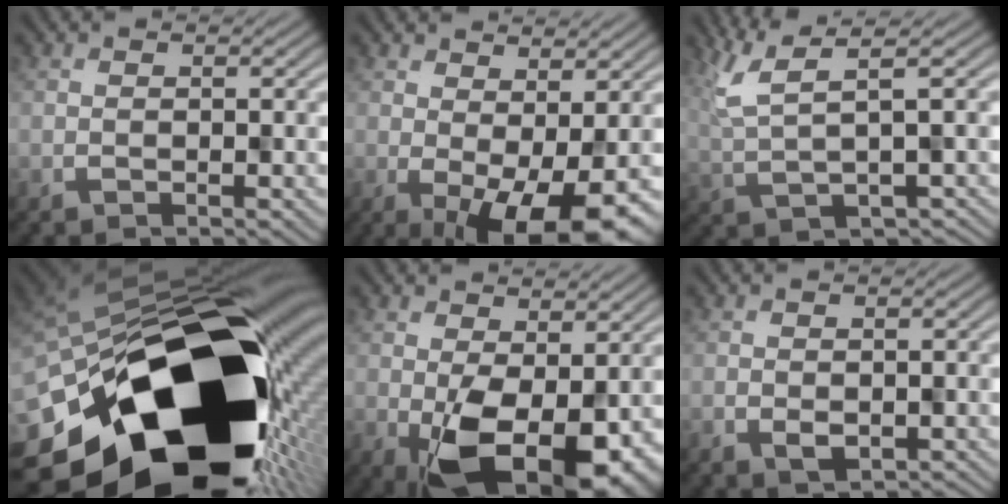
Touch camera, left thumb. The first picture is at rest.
{"total": 8.3, "force": [-2.3, 3.0, 7.4], "torque": [-0.113, -0.028, -0.009]}
{"total": 7.4, "force": [4.7, 2.4, 5.1], "torque": [-0.101, 0.009, 0.093]}
{"total": 21.1, "force": [-6.3, 14.6, 13.9], "torque": [-0.290, -0.083, -0.064]}
{"total": 10.2, "force": [-2.6, 5.7, 8.0], "torque": [-0.152, -0.044, -0.017]}
{"total": 1.8, "force": [-0.9, 1.3, 0.9], "torque": [-0.019, -0.007, -0.002]}